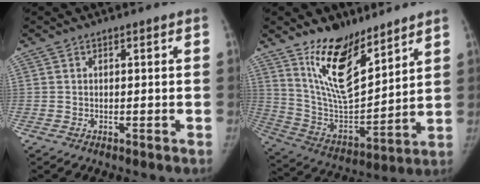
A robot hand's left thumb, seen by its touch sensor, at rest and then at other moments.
{"total": 17.1, "force": [11.5, 7.0, 10.5], "torque": [-0.141, -0.083, 0.224]}